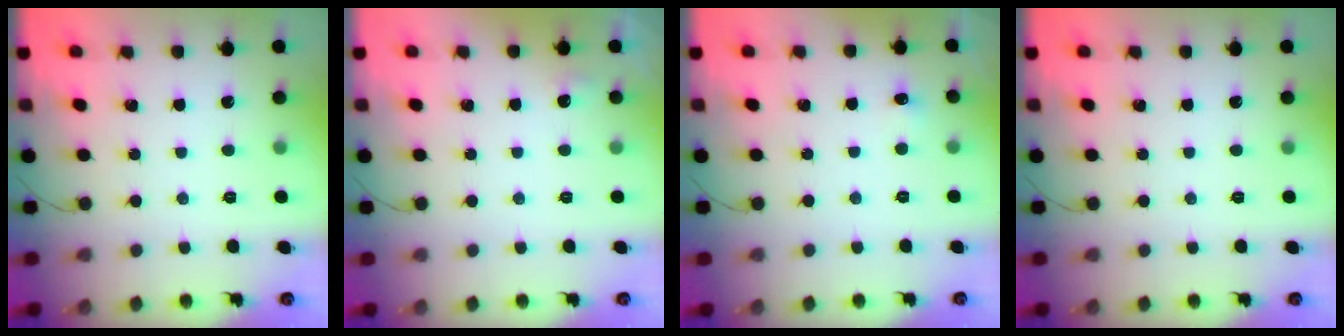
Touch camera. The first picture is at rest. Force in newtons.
{"total": 11.5, "press": 3.2, "slide": 11.1}
{"total": 3.4, "press": 3.3, "slide": 1.0}
{"total": 0.0}